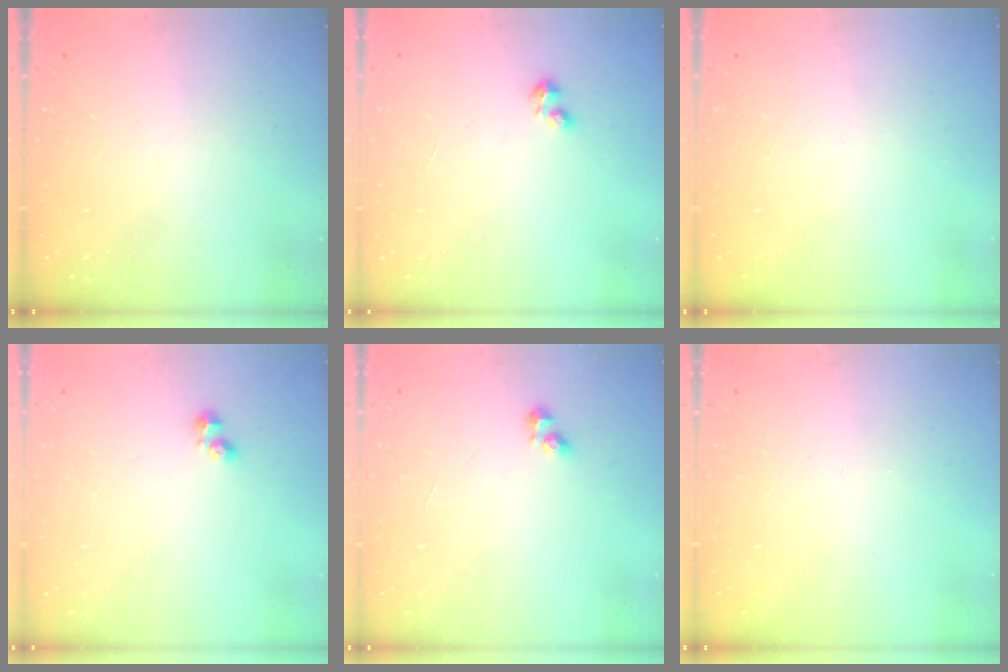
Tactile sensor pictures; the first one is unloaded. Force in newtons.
{"total": 1.5, "press": 1.5, "slide": 0.3}
{"total": 0.0}
{"total": 1.9, "press": 1.8, "slide": 0.5}
{"total": 2.6, "press": 2.6, "slide": 0.2}
{"total": 0.0}